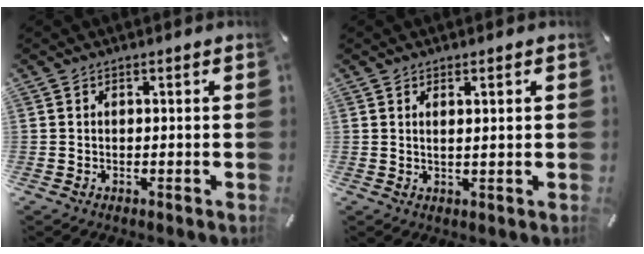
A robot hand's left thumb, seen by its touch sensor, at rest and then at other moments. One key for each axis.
{"total": 1.8, "fx": 0.8, "fy": 0.0, "fz": 1.6, "tx": -0.031, "ty": -0.004, "tz": 0.014}